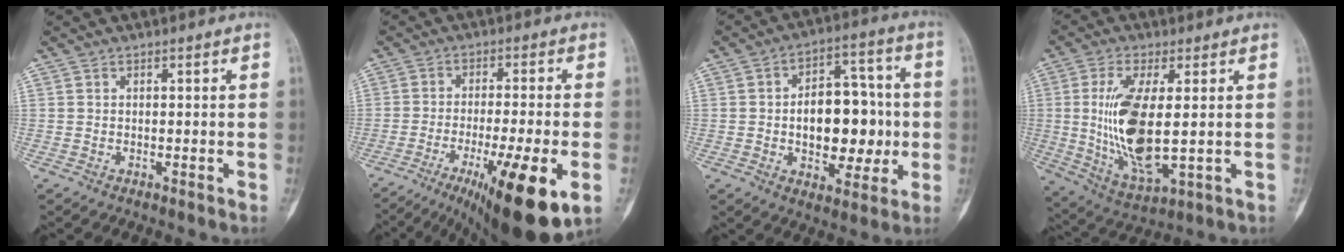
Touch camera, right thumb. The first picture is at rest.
{"total": 17.2, "force": [-7.7, 3.4, 15.0], "torque": [-0.222, 0.008, -0.113]}
{"total": 16.4, "force": [-1.1, 10.1, 12.8], "torque": [-0.145, 0.028, -0.011]}
{"total": 15.1, "force": [0.6, 5.3, 14.1], "torque": [-0.289, -0.023, 0.027]}